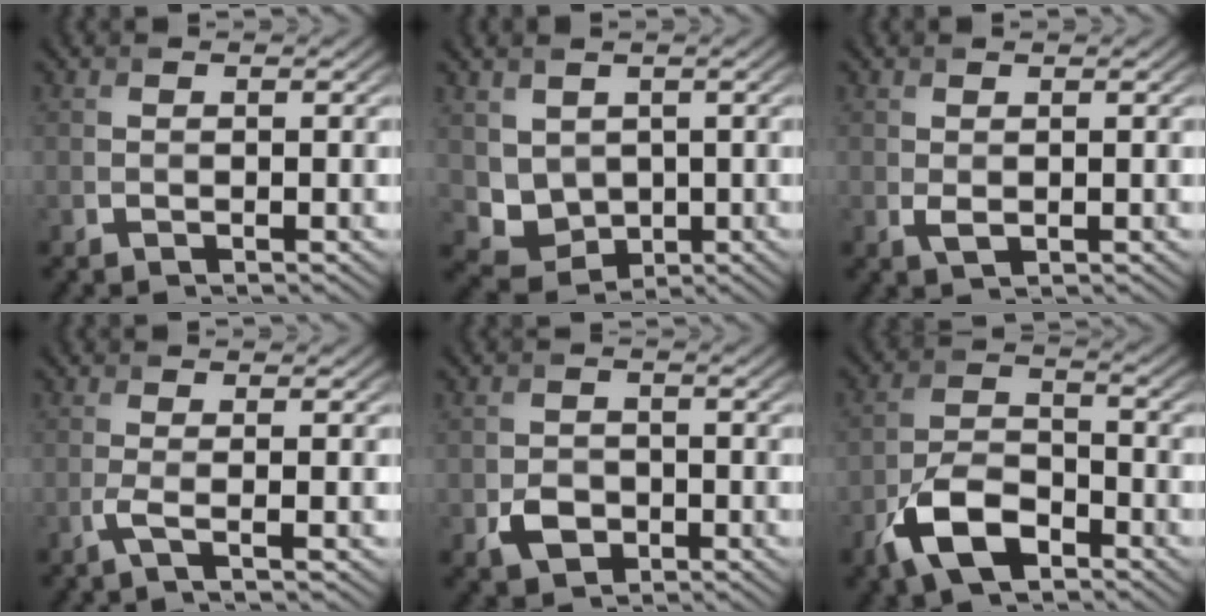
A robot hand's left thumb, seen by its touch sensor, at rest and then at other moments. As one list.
[{"total": 4.7, "force": [1.2, 4.0, 2.2], "torque": [-0.066, -0.016, 0.027]}, {"total": 1.1, "force": [0.1, 0.7, 0.9], "torque": [-0.022, -0.004, 0.006]}, {"total": 1.8, "force": [-0.5, 0.2, 1.7], "torque": [-0.038, 0.002, -0.021]}, {"total": 3.2, "force": [-1.3, 2.5, 1.5], "torque": [-0.026, -0.006, -0.025]}, {"total": 7.9, "force": [-4.6, 4.0, 5.1], "torque": [-0.103, -0.001, -0.102]}]